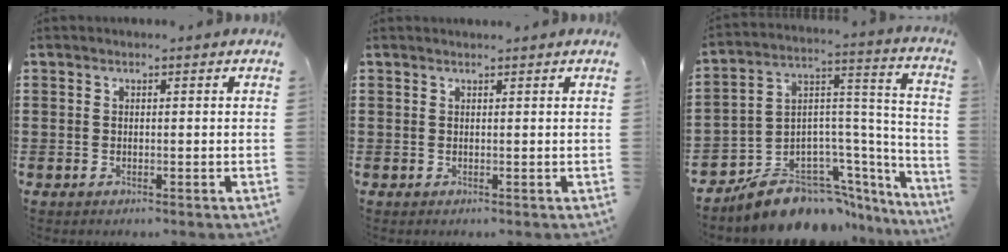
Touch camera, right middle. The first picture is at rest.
{"total": 0.5, "force": [0.5, -0.1, 0.0], "torque": [0.000, 0.001, 0.010]}
{"total": 10.6, "force": [-9.2, 4.7, 2.3], "torque": [-0.039, 0.019, -0.169]}